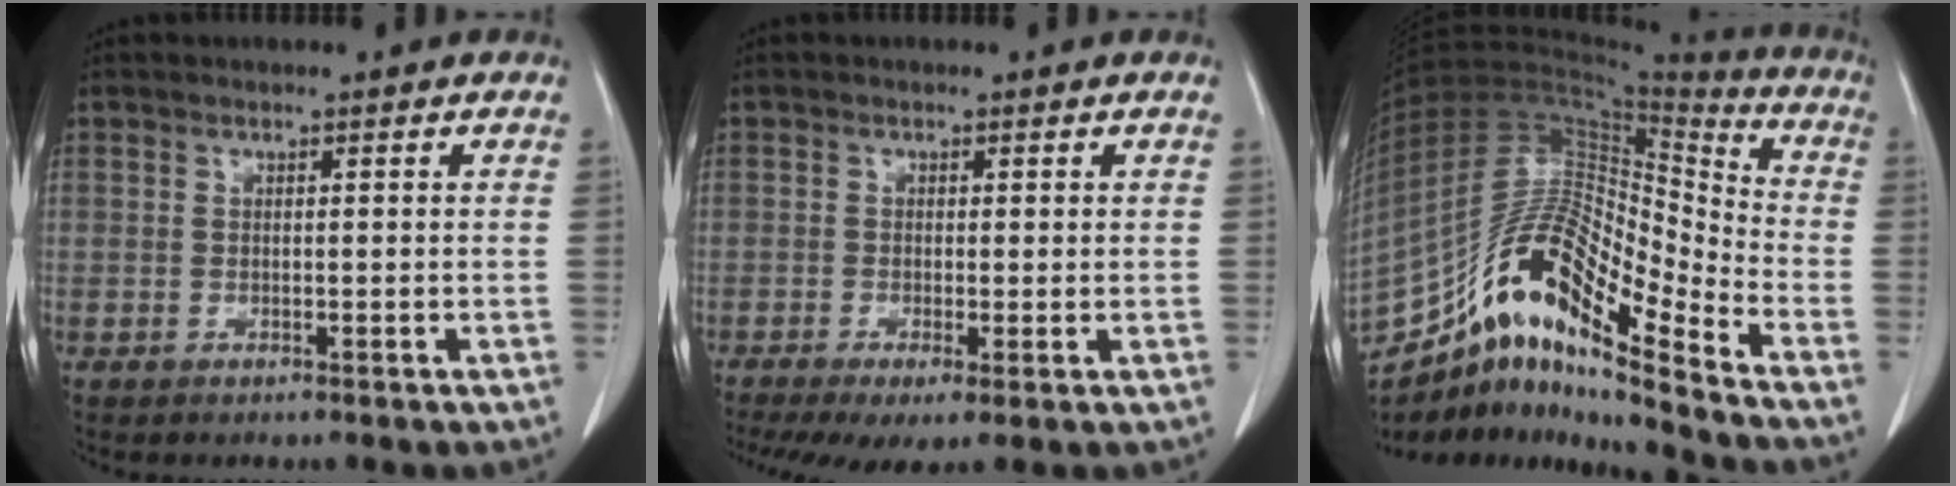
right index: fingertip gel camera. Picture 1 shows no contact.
{"total": 6.2, "force": [-3.3, 1.7, 5.0], "torque": [-0.083, -0.017, -0.057]}
{"total": 18.8, "force": [-12.5, 3.9, 13.5], "torque": [-0.258, 0.032, -0.221]}